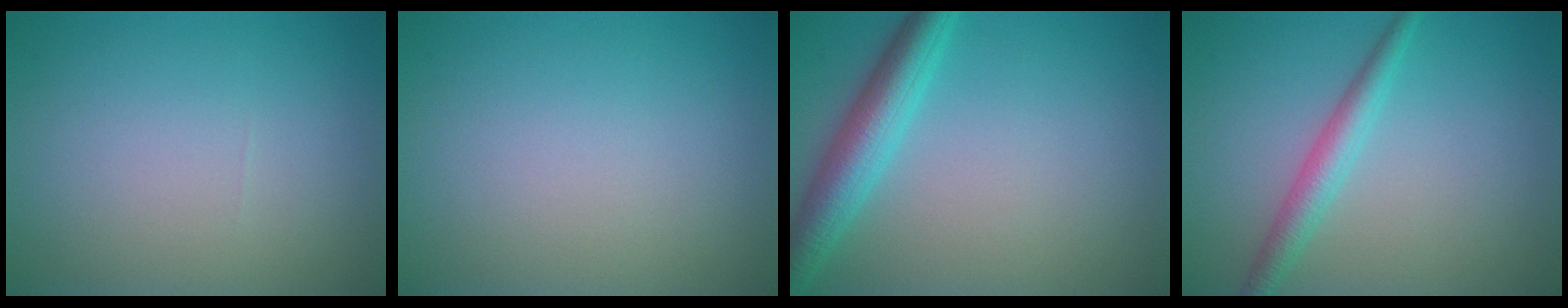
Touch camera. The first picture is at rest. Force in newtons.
{"total": 0.0}
{"total": 4.8, "press": 4.8, "slide": 0.2}
{"total": 2.6, "press": 2.6, "slide": 0.0}